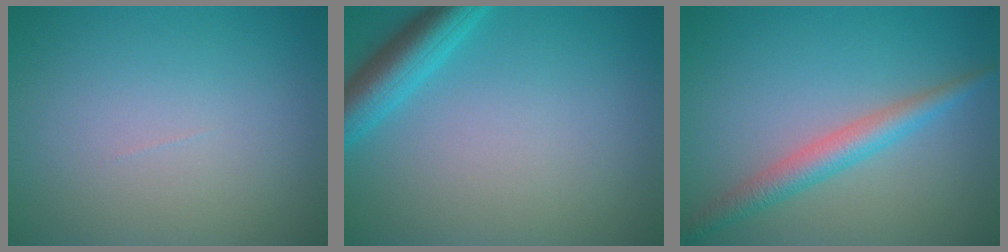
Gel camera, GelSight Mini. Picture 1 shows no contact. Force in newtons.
{"total": 4.2, "press": 4.2, "slide": 0.3}
{"total": 3.2, "press": 3.2, "slide": 0.1}